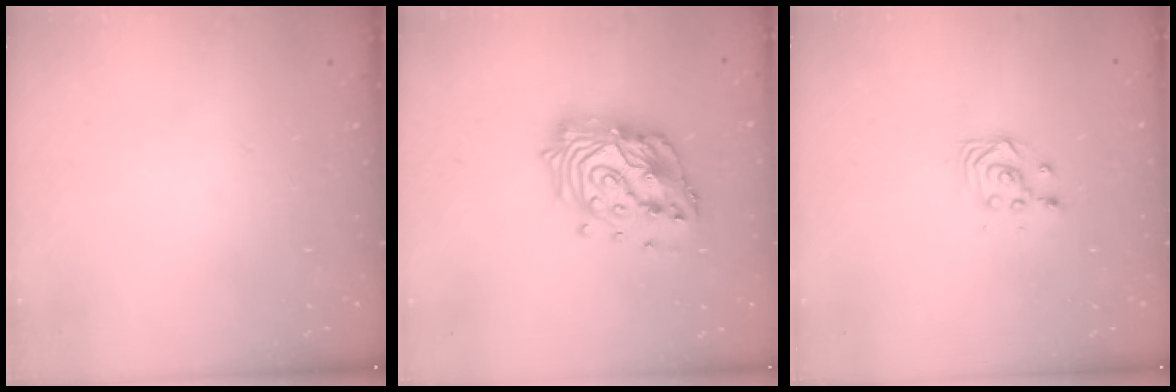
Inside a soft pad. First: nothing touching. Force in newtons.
{"total": 18.2, "press": 18.1, "slide": 1.5}
{"total": 3.4, "press": 3.4, "slide": 0.2}